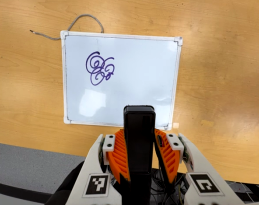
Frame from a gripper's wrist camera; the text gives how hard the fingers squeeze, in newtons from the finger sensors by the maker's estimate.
{"total": 4.6, "left": 3.3, "right": 6.0}